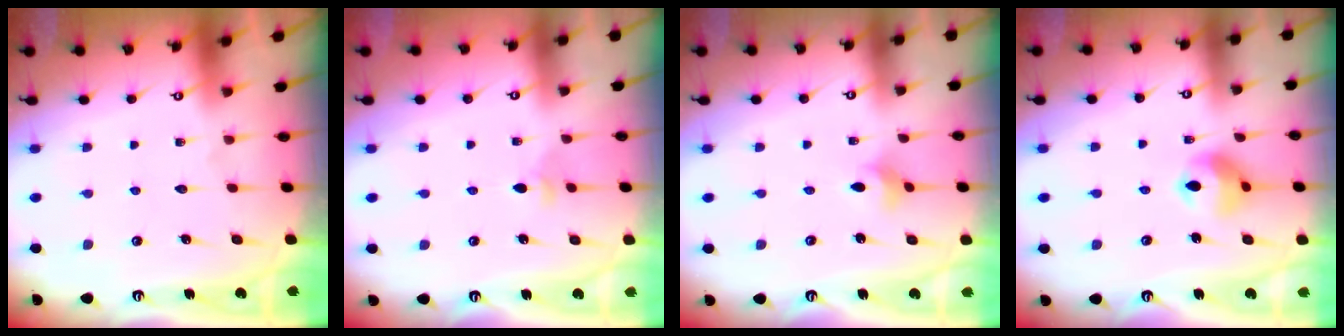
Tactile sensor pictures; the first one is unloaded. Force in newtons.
{"total": 3.1, "press": 3.0, "slide": 0.7}
{"total": 2.7, "press": 2.6, "slide": 0.6}
{"total": 10.1, "press": 10.0, "slide": 1.3}